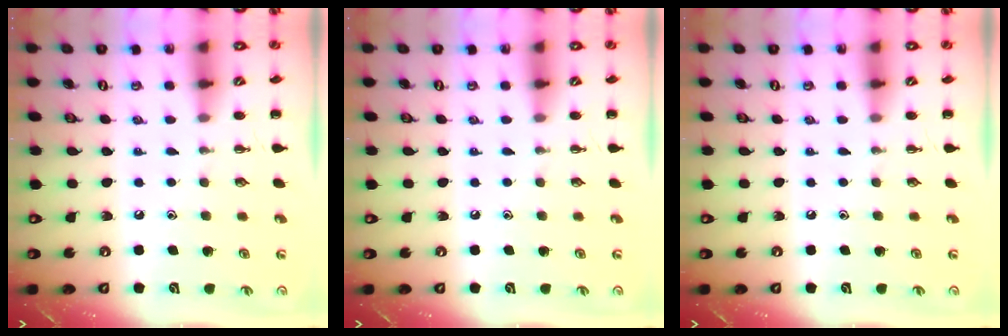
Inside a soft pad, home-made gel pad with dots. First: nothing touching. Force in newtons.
{"total": 0.0}
{"total": 0.0}